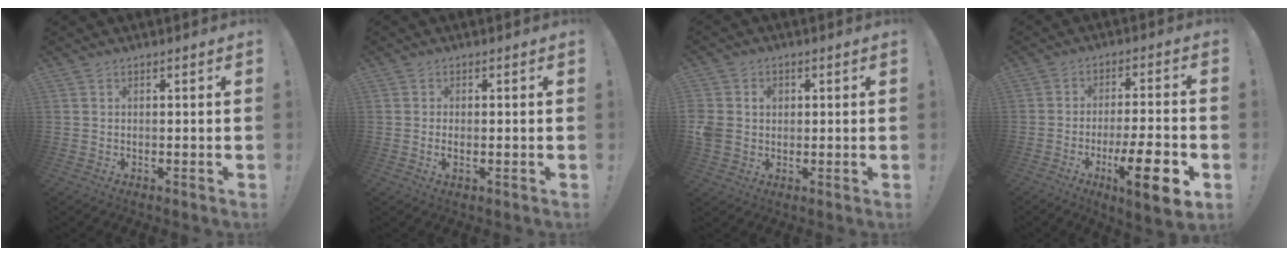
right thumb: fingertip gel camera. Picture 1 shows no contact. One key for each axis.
{"total": 1.4, "fx": -0.3, "fy": 0.6, "fz": 1.2, "tx": -0.020, "ty": 0.001, "tz": -0.005}
{"total": 5.8, "fx": 0.3, "fy": 5.3, "fz": 2.3, "tx": -0.055, "ty": 0.004, "tz": 0.007}
{"total": 14.5, "fx": -6.1, "fy": 2.7, "fz": 12.9, "tx": -0.181, "ty": 0.017, "tz": -0.090}